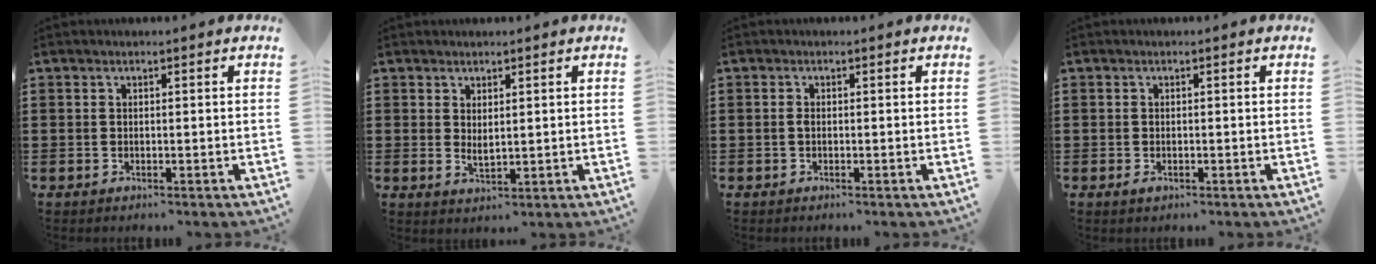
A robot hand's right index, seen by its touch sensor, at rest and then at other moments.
{"total": 2.2, "force": [1.1, 0.7, 1.7], "torque": [-0.033, 0.000, 0.021]}
{"total": 0.6, "force": [-0.1, 0.3, 0.6], "torque": [-0.014, -0.002, -0.002]}
{"total": 0.6, "force": [-0.3, 0.4, 0.4], "torque": [-0.008, -0.001, -0.006]}